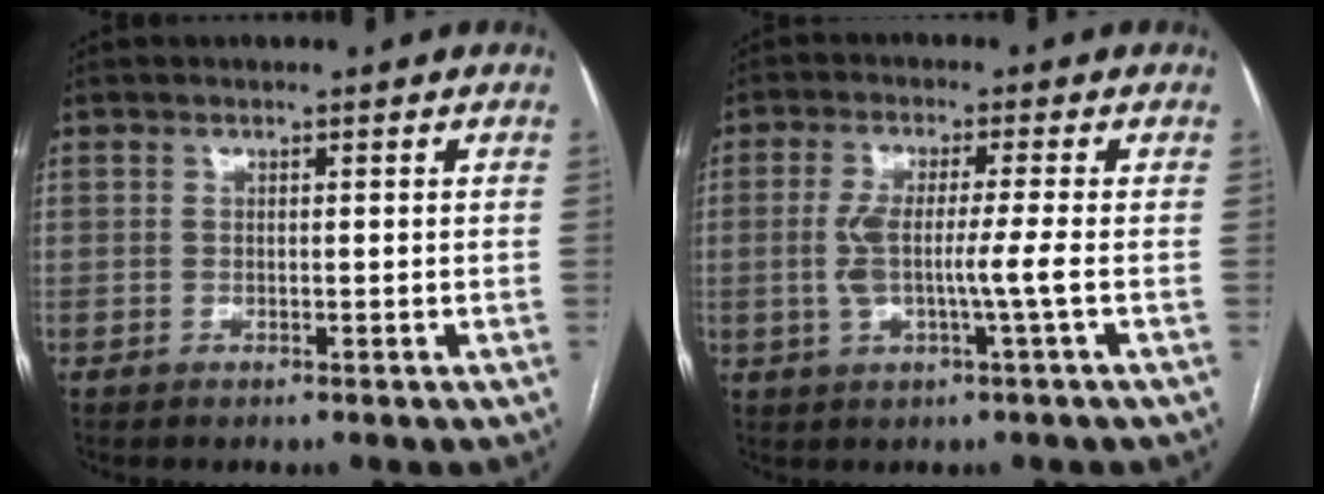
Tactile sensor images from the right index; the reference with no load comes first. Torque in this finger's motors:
{"motor_torque": [0.87, 0.22, 0.43, 0.12]}